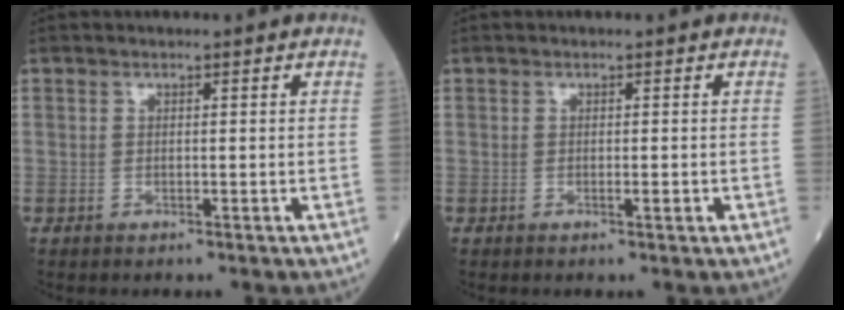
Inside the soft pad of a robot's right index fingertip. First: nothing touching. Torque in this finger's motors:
{"motor_torque": [0.26, -0.10, 0.15, 0.03]}